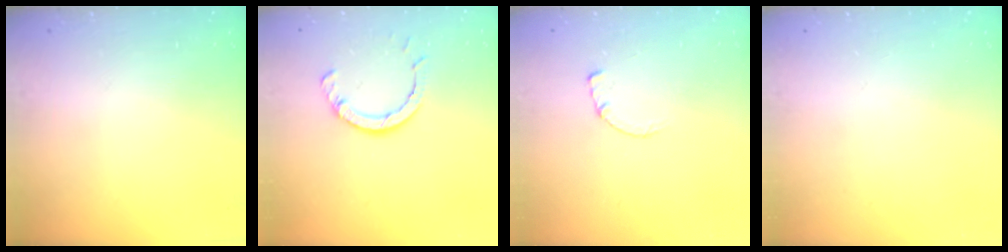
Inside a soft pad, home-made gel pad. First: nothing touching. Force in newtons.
{"total": 5.7, "press": 5.6, "slide": 0.7}
{"total": 0.7, "press": 0.6, "slide": 0.2}
{"total": 0.0}